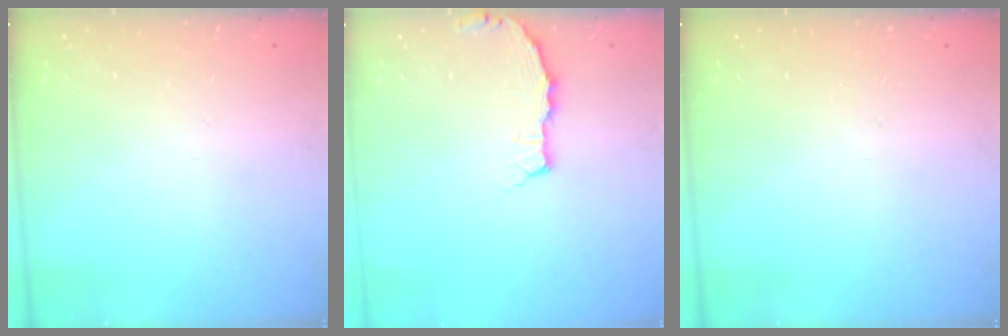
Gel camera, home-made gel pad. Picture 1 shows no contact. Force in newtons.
{"total": 2.9, "press": 2.9, "slide": 0.3}
{"total": 0.0}